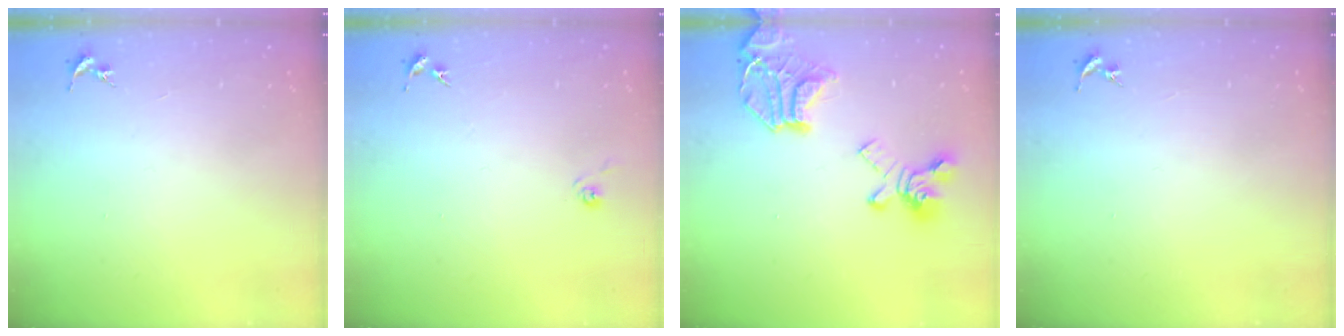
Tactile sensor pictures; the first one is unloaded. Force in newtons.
{"total": 4.4, "press": 4.4, "slide": 0.5}
{"total": 22.2, "press": 22.1, "slide": 2.3}
{"total": 0.0}